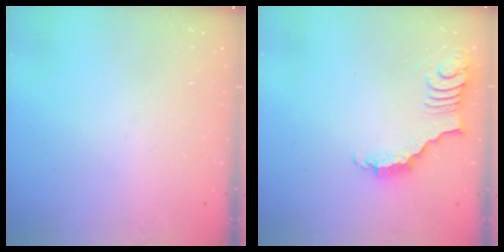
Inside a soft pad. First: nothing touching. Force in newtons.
{"total": 3.7, "press": 3.6, "slide": 0.7}